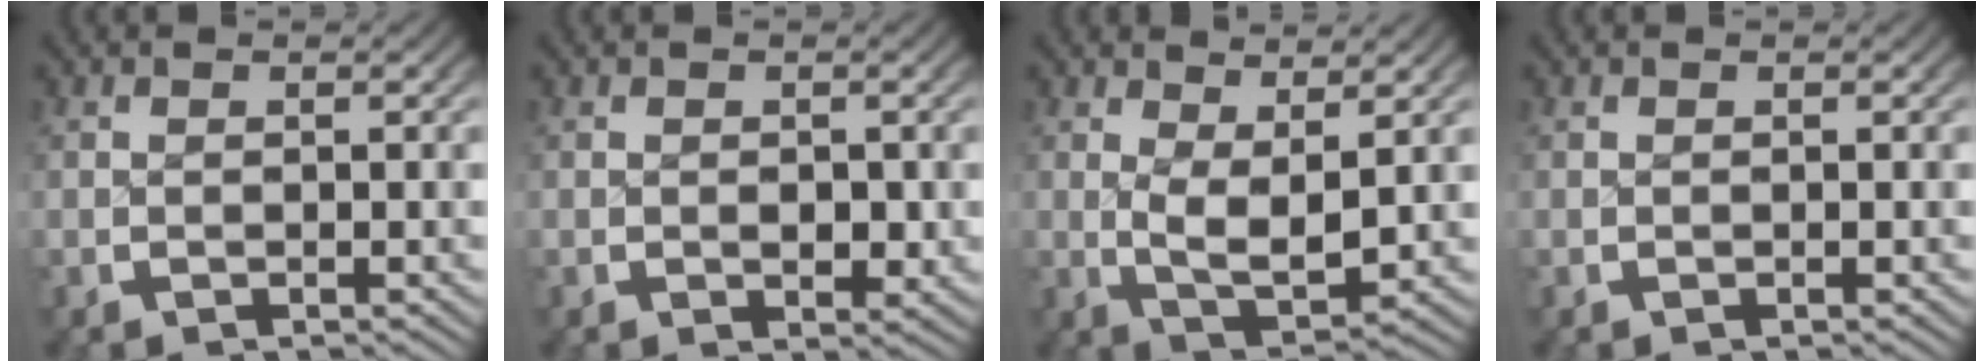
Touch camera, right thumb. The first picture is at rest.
{"total": 1.7, "force": [0.1, 1.2, 1.3], "torque": [-0.019, -0.009, 0.006]}
{"total": 4.5, "force": [1.0, 2.5, 3.7], "torque": [-0.073, -0.020, 0.024]}
{"total": 0.0}